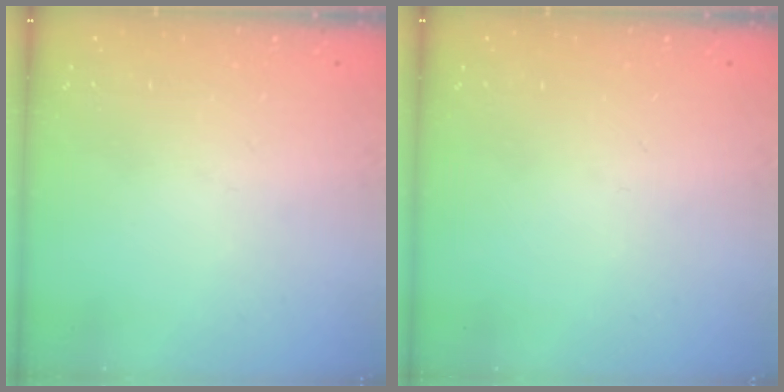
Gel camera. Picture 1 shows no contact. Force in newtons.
{"total": 0.0}